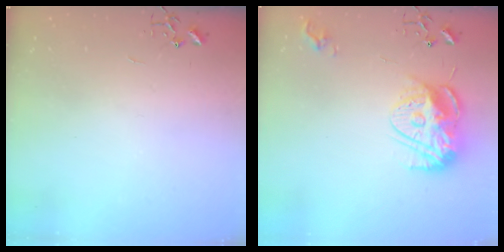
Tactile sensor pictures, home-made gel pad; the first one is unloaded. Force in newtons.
{"total": 14.8, "press": 14.7, "slide": 1.4}